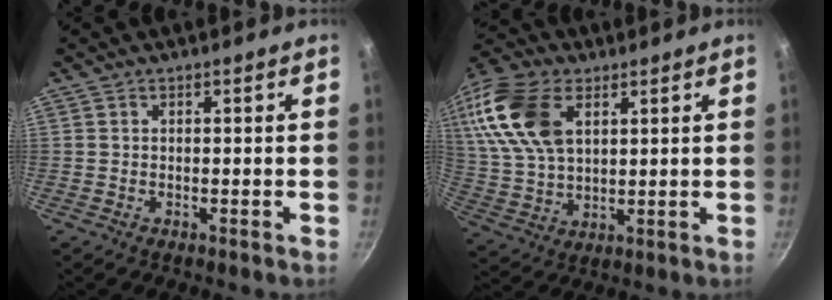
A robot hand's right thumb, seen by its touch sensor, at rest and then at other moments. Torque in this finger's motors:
{"motor_torque": [0.19, 4.05, 0.98, -0.27, 0.31]}